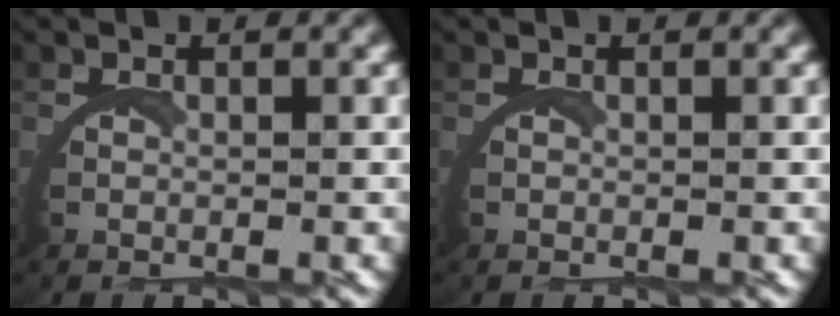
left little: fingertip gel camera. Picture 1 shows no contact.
{"total": 0.0}